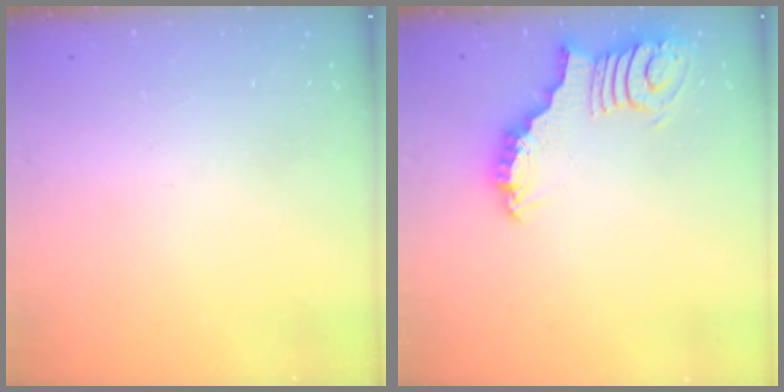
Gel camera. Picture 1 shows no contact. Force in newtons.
{"total": 3.0, "press": 3.0, "slide": 0.5}